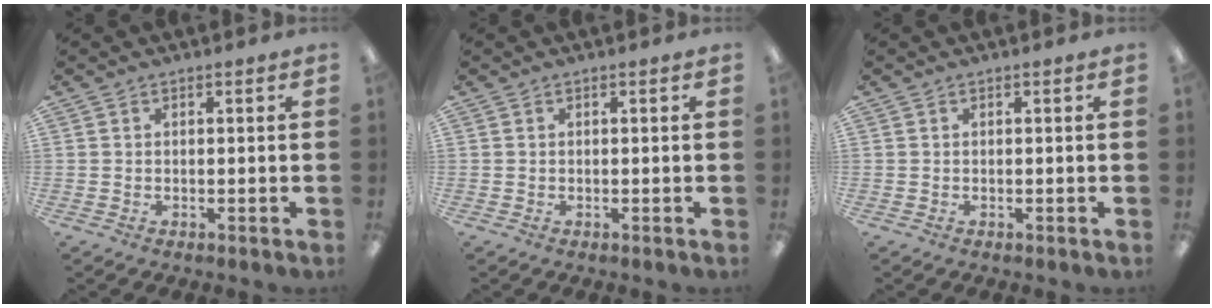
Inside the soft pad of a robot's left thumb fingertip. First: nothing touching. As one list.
[{"total": 0.0}, {"total": 0.0}]